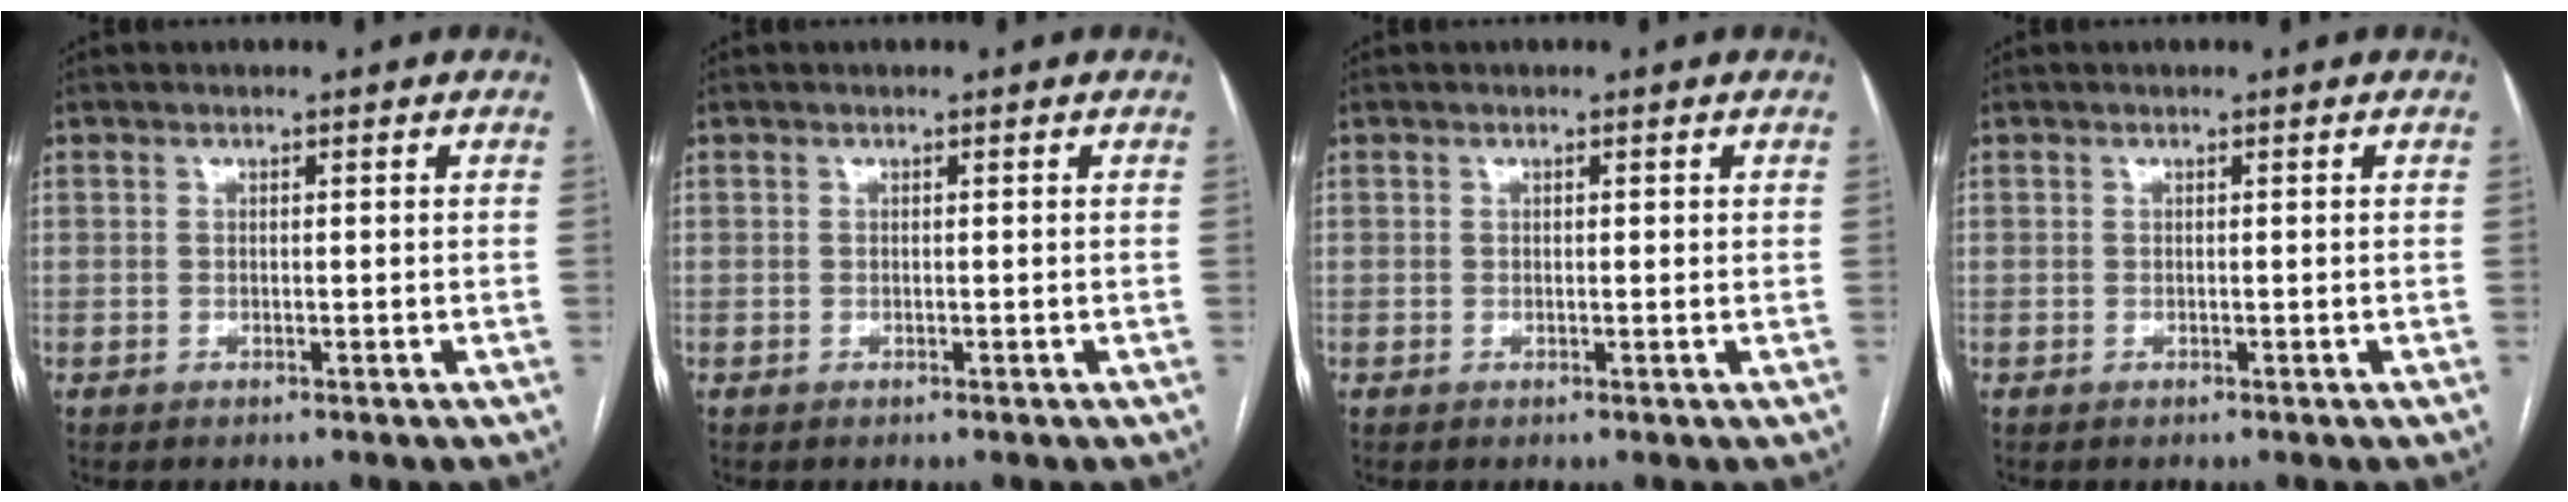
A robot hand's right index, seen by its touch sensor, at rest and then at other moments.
{"total": 0.0}
{"total": 0.8, "force": [0.4, 0.3, 0.6], "torque": [-0.010, -0.001, 0.005]}
{"total": 0.0}